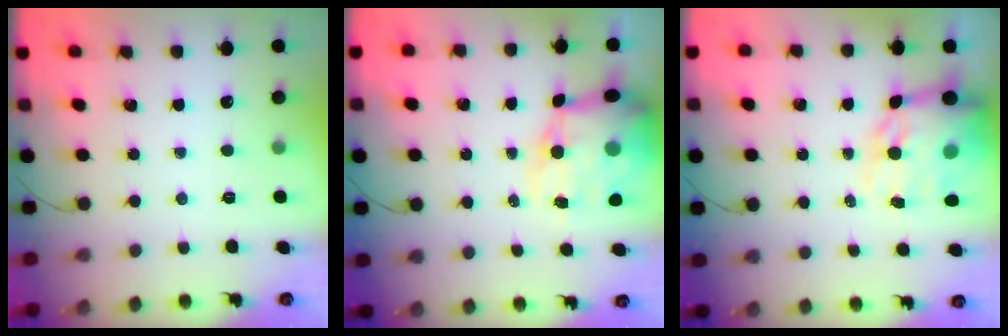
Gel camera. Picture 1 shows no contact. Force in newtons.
{"total": 16.6, "press": 16.2, "slide": 3.6}
{"total": 17.6, "press": 17.1, "slide": 4.4}